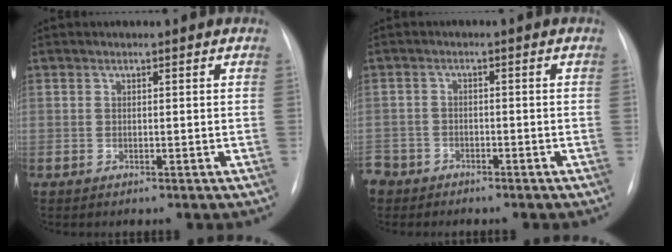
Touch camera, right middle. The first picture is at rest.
{"total": 5.5, "force": [-4.2, 3.5, 0.2], "torque": [-0.011, 0.002, -0.081]}